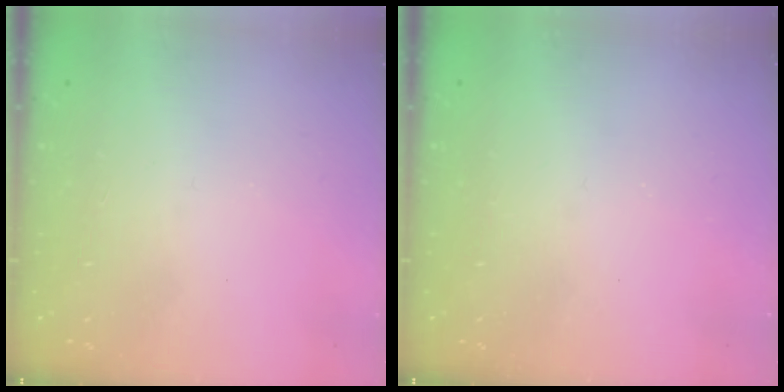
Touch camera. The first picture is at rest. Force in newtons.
{"total": 0.0}